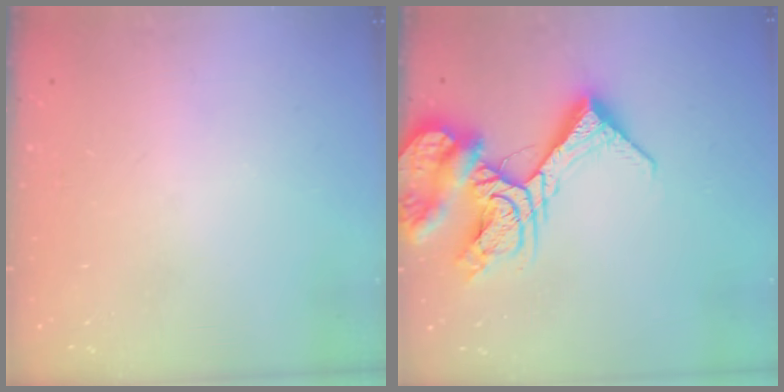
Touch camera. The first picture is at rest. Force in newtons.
{"total": 18.1, "press": 18.0, "slide": 1.9}